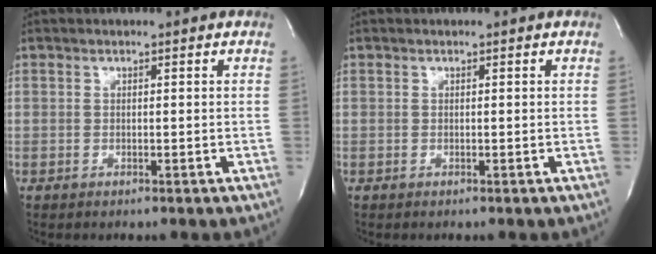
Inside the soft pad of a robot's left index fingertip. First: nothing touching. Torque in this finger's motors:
{"motor_torque": [0.00, 0.00, 0.00, 0.00]}